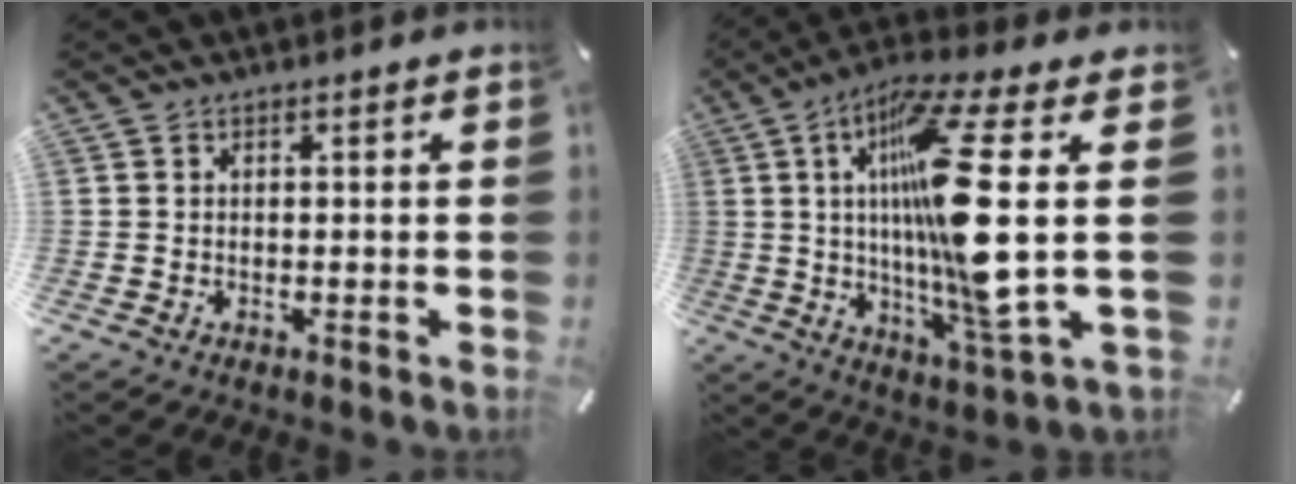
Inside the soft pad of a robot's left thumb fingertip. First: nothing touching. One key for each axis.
{"total": 22.4, "fx": 3.5, "fy": 2.8, "fz": 21.9, "tx": -0.408, "ty": -0.033, "tz": 0.038}